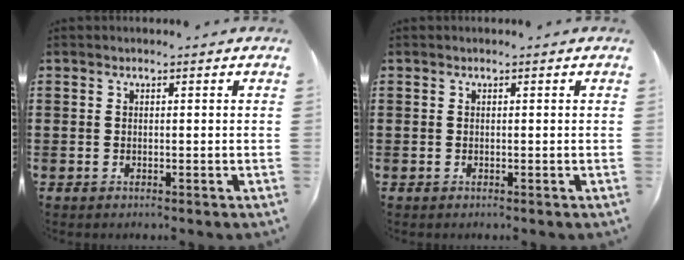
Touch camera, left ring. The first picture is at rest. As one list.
[{"total": 0.0}]